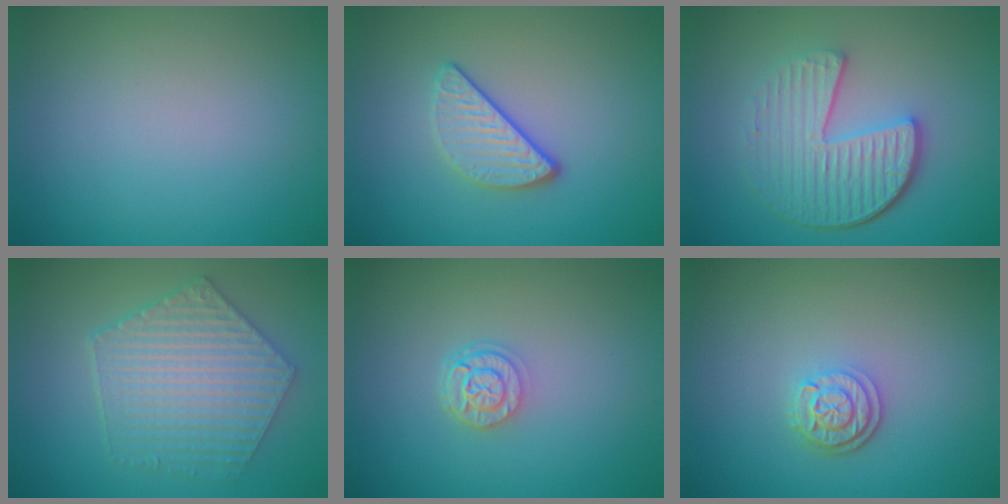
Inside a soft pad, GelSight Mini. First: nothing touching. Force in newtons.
{"total": 2.9, "press": 2.4, "slide": 1.6}
{"total": 5.6, "press": 4.2, "slide": 3.8}
{"total": 5.8, "press": 4.7, "slide": 3.4}
{"total": 2.4, "press": 1.9, "slide": 1.5}
{"total": 2.5, "press": 2.1, "slide": 1.4}